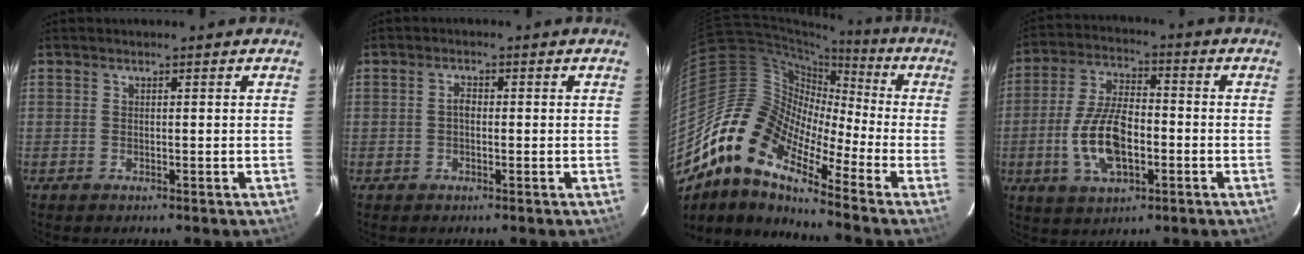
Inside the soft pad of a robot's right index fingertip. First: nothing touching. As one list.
[{"total": 1.4, "force": [-0.2, 1.0, 1.0], "torque": [-0.018, 0.006, -0.006]}, {"total": 14.6, "force": [-9.8, 5.8, 9.1], "torque": [-0.141, 0.007, -0.209]}, {"total": 12.6, "force": [-3.3, 6.0, 10.5], "torque": [-0.216, 0.005, -0.057]}]